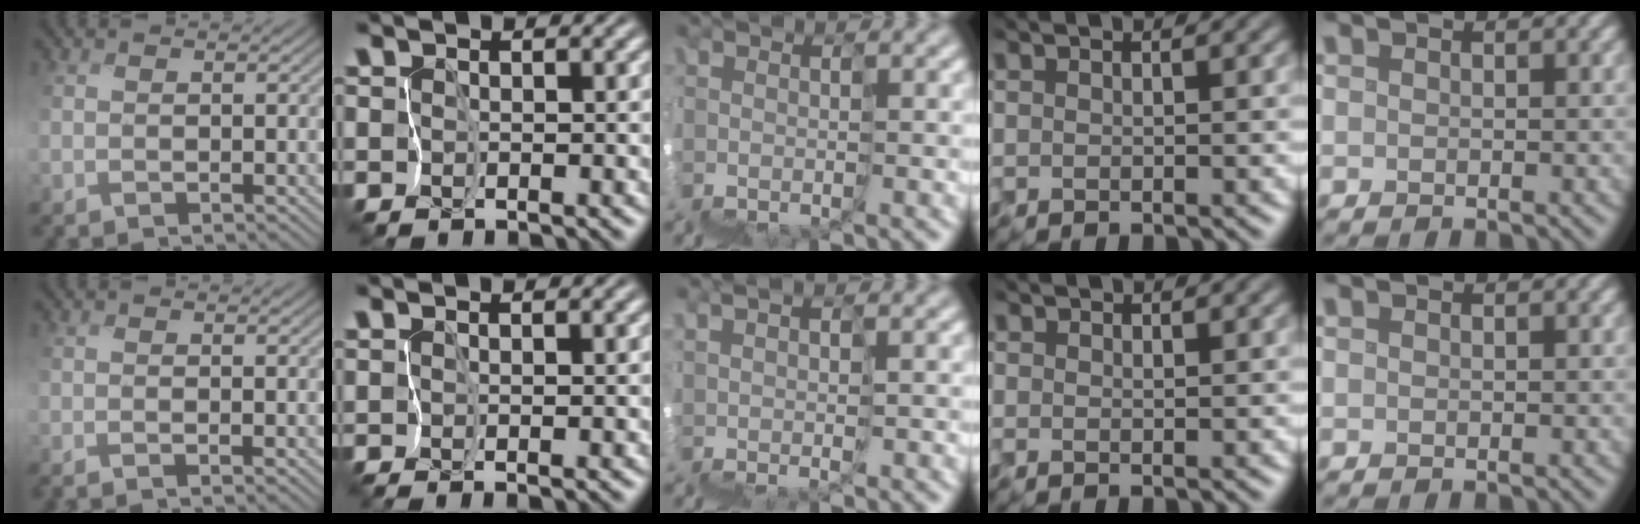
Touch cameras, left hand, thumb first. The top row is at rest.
{"thumb": {"total": 0.7, "force": [-0.4, -0.4, 0.4], "torque": [-0.007, 0.001, -0.009]}, "index": {"total": 1.0, "force": [0.2, -1.0, -0.2], "torque": [-0.009, 0.000, 0.004]}, "middle": {"total": 2.1, "force": [1.4, -1.2, -0.7], "torque": [0.020, 0.008, 0.027]}, "ring": {"total": 0.9, "force": [-0.4, -0.5, -0.6], "torque": [0.006, 0.001, 0.003]}}